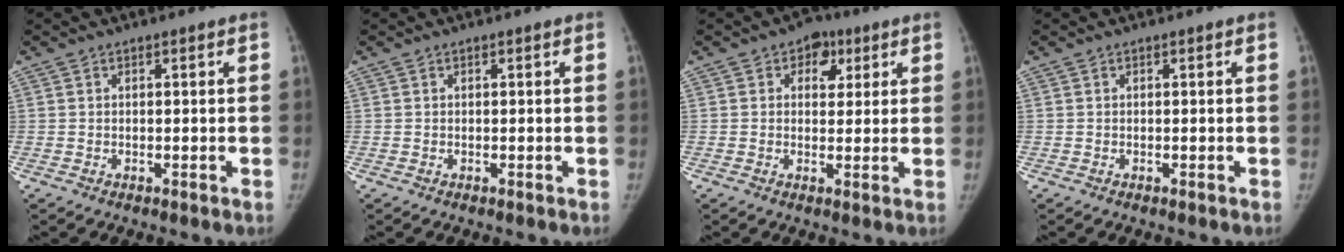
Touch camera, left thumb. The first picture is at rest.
{"total": 0.0}
{"total": 5.5, "force": [2.4, 4.2, 2.7], "torque": [0.001, -0.003, 0.028]}
{"total": 0.0}